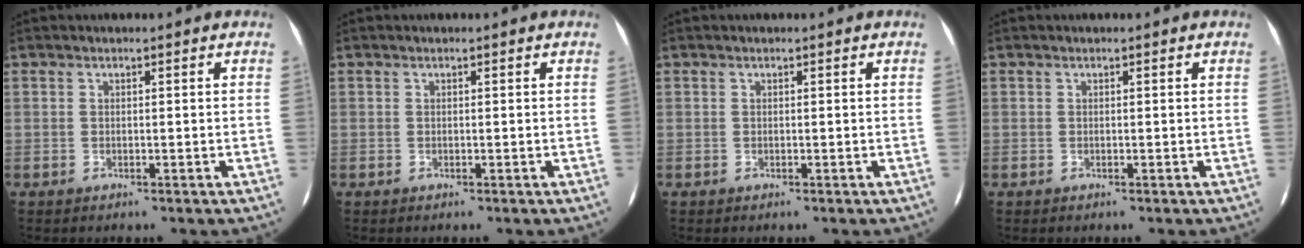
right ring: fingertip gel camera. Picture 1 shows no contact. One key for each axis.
{"total": 0.0}
{"total": 0.0}
{"total": 0.0}